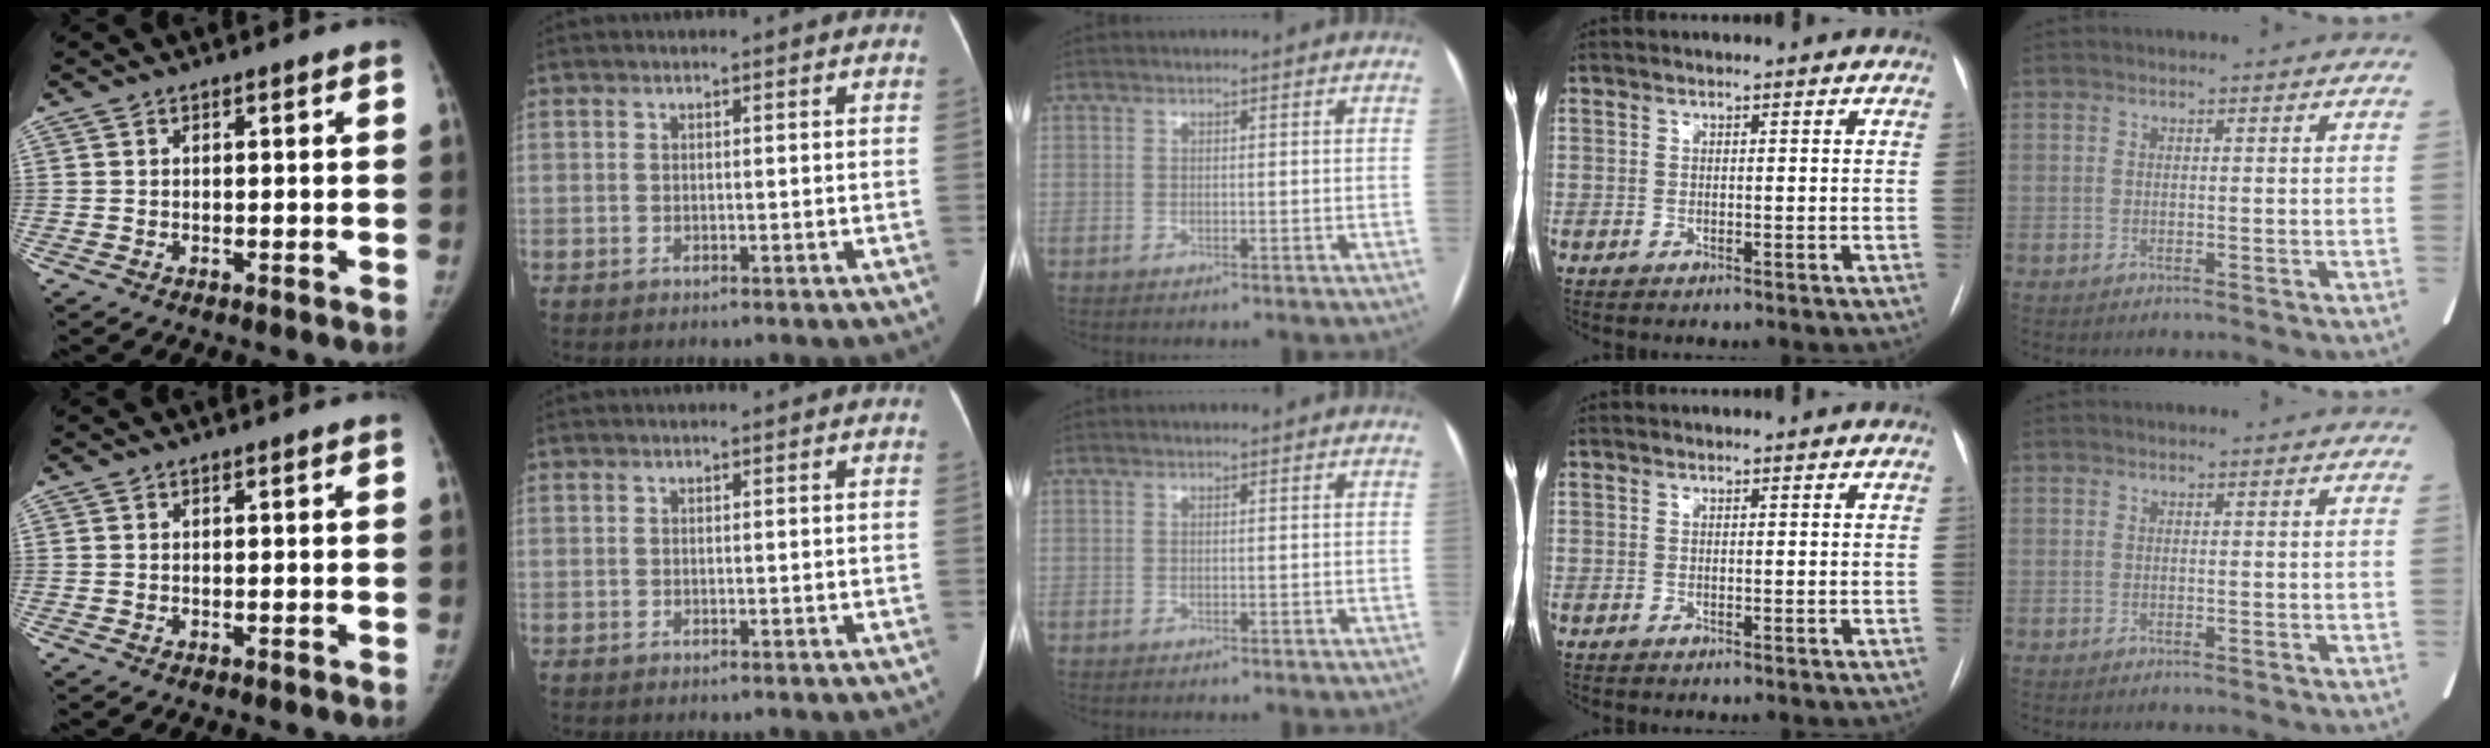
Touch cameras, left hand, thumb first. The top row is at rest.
{}